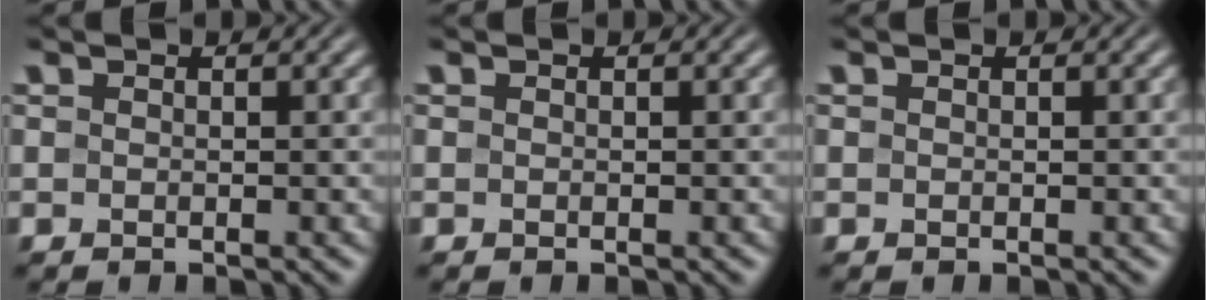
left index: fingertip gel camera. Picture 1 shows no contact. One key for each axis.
{"total": 0.0}
{"total": 0.0}